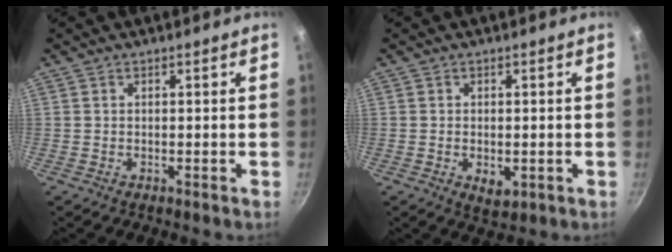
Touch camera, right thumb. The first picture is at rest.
{"total": 3.6, "force": [-0.7, 2.2, 2.7], "torque": [-0.041, -0.009, -0.005]}